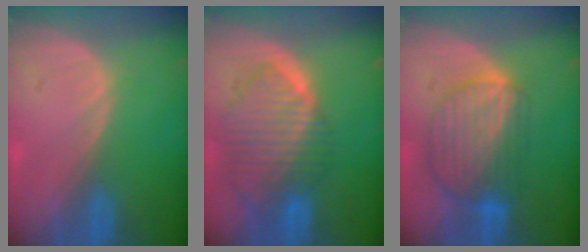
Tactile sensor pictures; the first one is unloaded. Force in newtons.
{"total": 10.0, "press": 8.6, "slide": 5.1}
{"total": 8.8, "press": 7.8, "slide": 4.2}